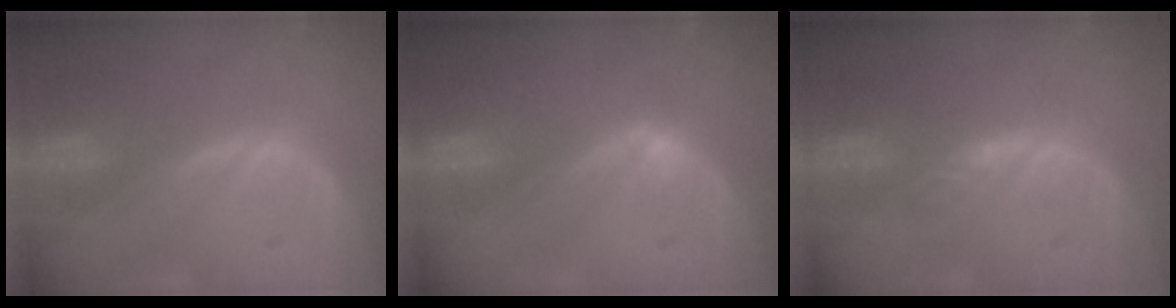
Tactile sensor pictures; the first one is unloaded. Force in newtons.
{"total": 1.6, "press": 1.3, "slide": 1.0}
{"total": 2.2, "press": 1.7, "slide": 1.3}